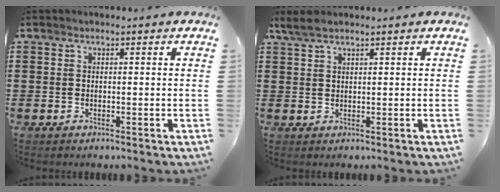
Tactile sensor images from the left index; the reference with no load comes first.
{"total": 2.1, "force": [1.5, 0.3, 1.5], "torque": [-0.032, 0.002, 0.027]}